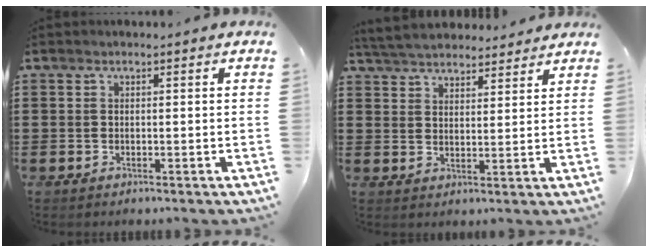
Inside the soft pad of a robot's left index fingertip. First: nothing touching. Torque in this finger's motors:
{"motor_torque": [1.02, -1.12, -0.64, -0.21]}